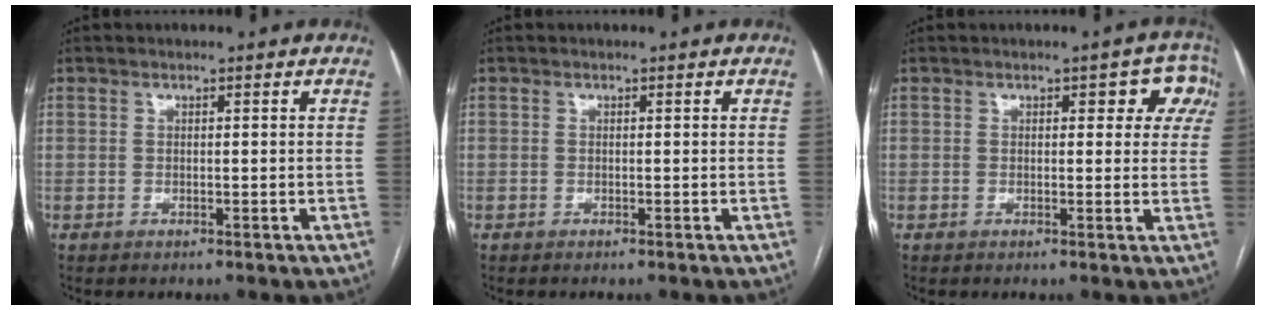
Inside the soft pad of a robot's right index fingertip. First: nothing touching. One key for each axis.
{"total": 0.0}
{"total": 5.1, "fx": 1.9, "fy": 2.8, "fz": 3.8, "tx": -0.018, "ty": 0.018, "tz": 0.014}